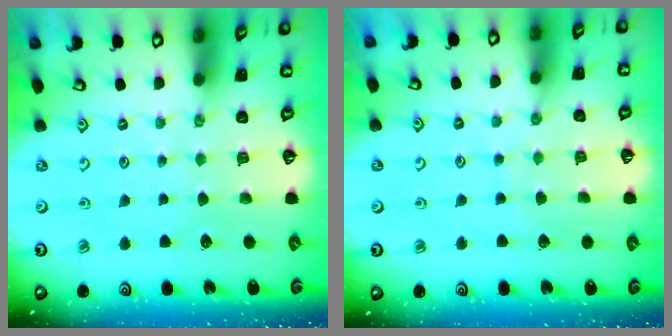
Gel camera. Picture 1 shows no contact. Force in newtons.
{"total": 6.3, "press": 6.2, "slide": 0.5}